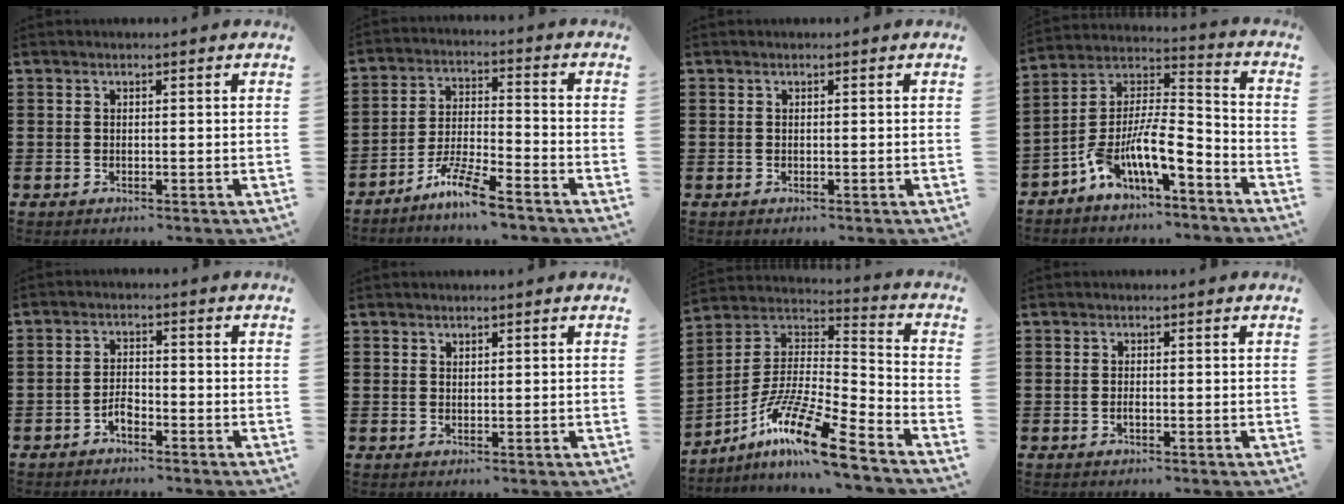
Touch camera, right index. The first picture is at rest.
{"total": 7.4, "force": [-6.3, 0.4, 4.0], "torque": [-0.093, -0.005, -0.122]}
{"total": 0.0}
{"total": 10.5, "force": [-6.4, 3.4, 7.7], "torque": [-0.166, -0.009, -0.126]}
{"total": 2.4, "force": [-1.7, 0.9, 1.3], "torque": [-0.030, 0.003, -0.035]}
{"total": 0.7, "force": [0.6, 0.4, 0.1], "torque": [-0.004, 0.001, 0.013]}
{"total": 13.9, "force": [-9.7, 1.2, 9.9], "torque": [-0.194, 0.007, -0.189]}
{"total": 0.9, "force": [-0.4, 0.2, 0.8], "torque": [-0.017, -0.006, -0.006]}